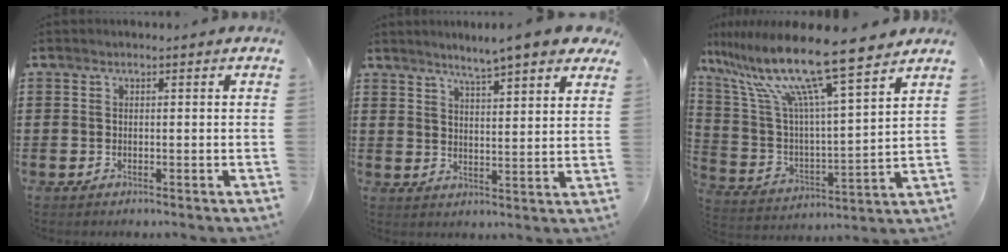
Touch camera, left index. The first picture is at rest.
{"total": 5.1, "force": [4.5, -0.4, 2.2], "torque": [-0.062, -0.020, 0.074]}
{"total": 14.1, "force": [11.1, 0.4, 8.7], "torque": [-0.214, -0.076, 0.185]}